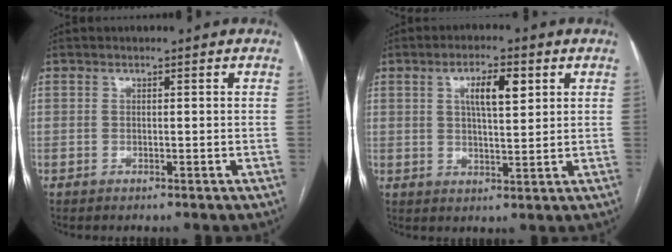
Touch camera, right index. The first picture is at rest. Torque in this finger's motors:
{"motor_torque": [0.54, 0.46, 0.40, 0.11]}